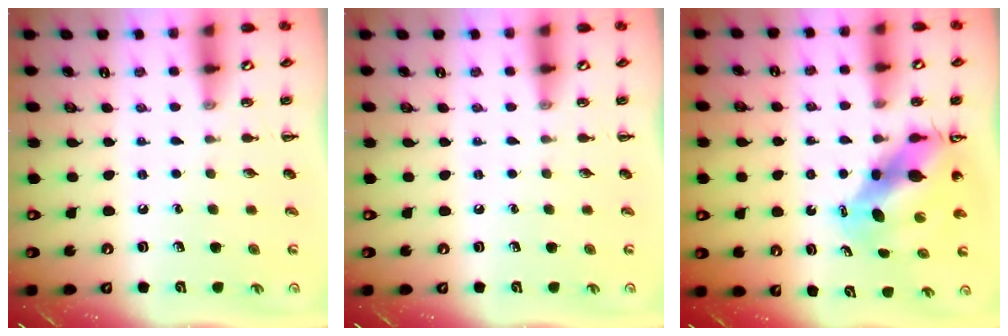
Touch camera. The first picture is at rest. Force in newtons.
{"total": 0.0}
{"total": 8.4, "press": 8.0, "slide": 2.5}